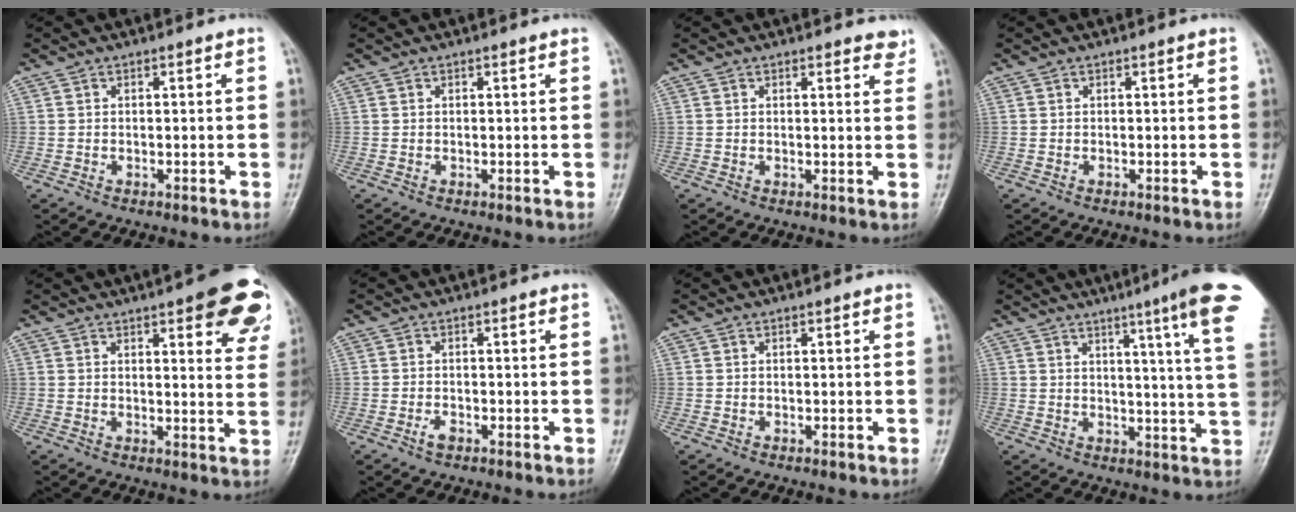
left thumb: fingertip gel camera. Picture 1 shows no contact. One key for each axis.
{"total": 0.0}
{"total": 3.2, "fx": 2.5, "fy": 1.2, "fz": 1.5, "tx": 0.004, "ty": -0.010, "tz": 0.023}
{"total": 0.0}
{"total": 15.3, "fx": 8.2, "fy": 4.7, "fz": 12.0, "tx": -0.113, "ty": -0.029, "tz": 0.090}
{"total": 1.6, "fx": -0.9, "fy": 0.8, "fz": 1.0, "tx": -0.021, "ty": 0.003, "tz": -0.017}
{"total": 0.0}
{"total": 15.6, "fx": 9.1, "fy": -0.3, "fz": 12.7, "tx": -0.155, "ty": -0.047, "tz": 0.094}